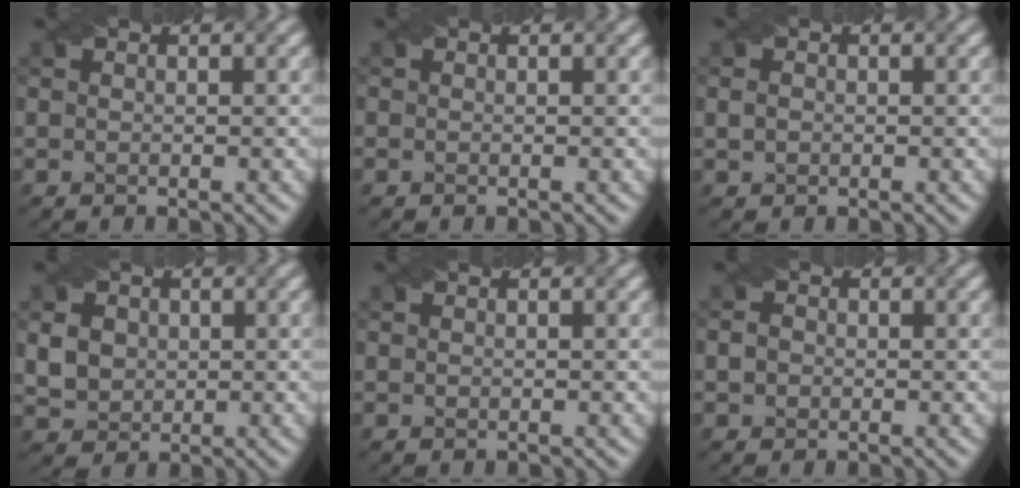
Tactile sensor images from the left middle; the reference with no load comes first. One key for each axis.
{"total": 0.0}
{"total": 0.8, "fx": -0.2, "fy": 0.6, "fz": 0.3, "tx": -0.009, "ty": 0.000, "tz": -0.005}
{"total": 4.0, "fx": 0.5, "fy": 3.5, "fz": 1.9, "tx": -0.062, "ty": 0.004, "tz": 0.012}
{"total": 0.0}
{"total": 0.9, "fx": -0.3, "fy": 0.8, "fz": 0.3, "tx": -0.007, "ty": 0.000, "tz": -0.007}